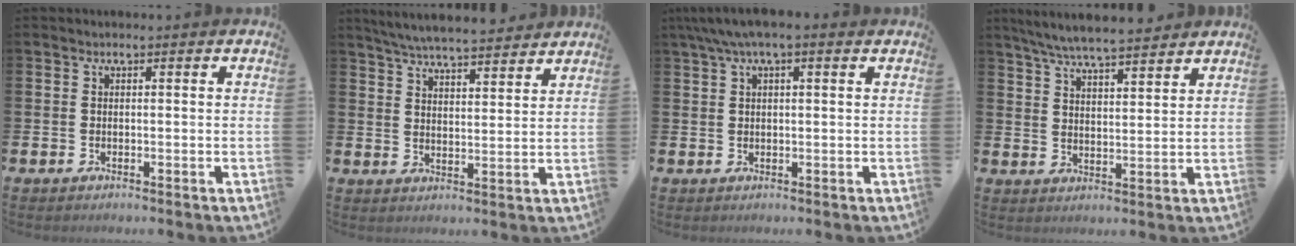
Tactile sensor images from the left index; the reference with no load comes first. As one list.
[{"total": 5.9, "force": [5.7, 0.4, 1.3], "torque": [-0.040, -0.032, 0.101]}, {"total": 3.5, "force": [2.1, 0.9, 2.7], "torque": [-0.053, 0.003, 0.037]}, {"total": 6.6, "force": [6.3, 0.5, 2.0], "torque": [-0.064, -0.027, 0.114]}]